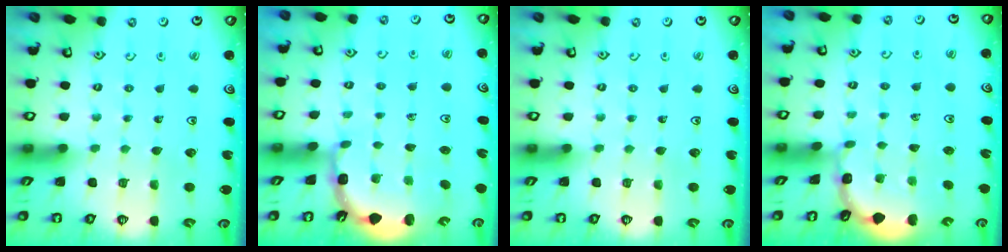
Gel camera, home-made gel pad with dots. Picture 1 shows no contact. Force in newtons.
{"total": 2.0, "press": 1.8, "slide": 0.9}
{"total": 0.0}
{"total": 1.7, "press": 1.7, "slide": 0.2}